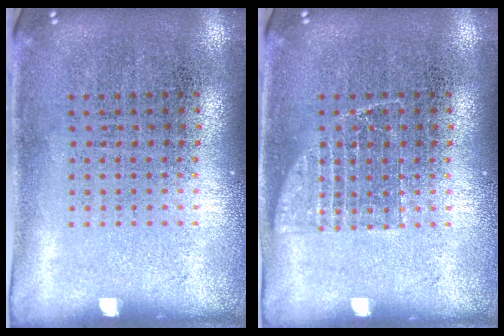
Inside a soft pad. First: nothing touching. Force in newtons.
{"total": 1.5, "press": 1.5, "slide": 0.3}